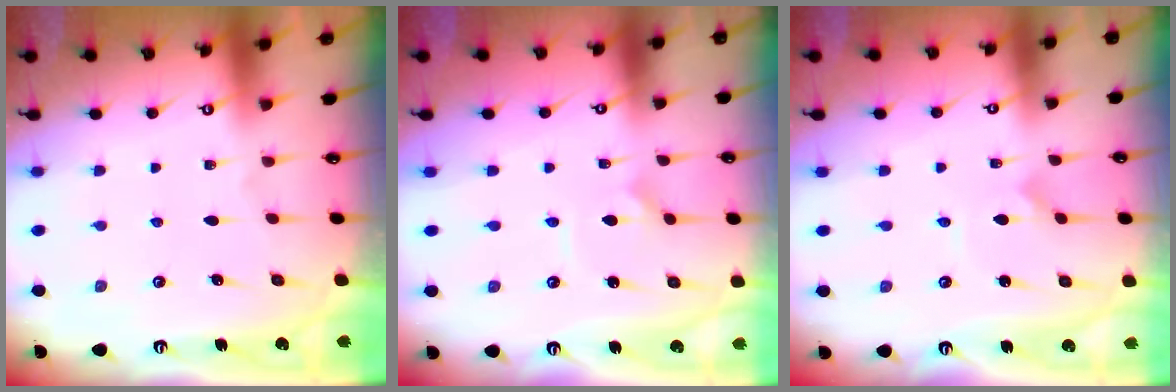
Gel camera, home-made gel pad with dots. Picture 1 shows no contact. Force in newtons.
{"total": 2.9, "press": 2.9, "slide": 0.4}
{"total": 1.9, "press": 1.9, "slide": 0.2}